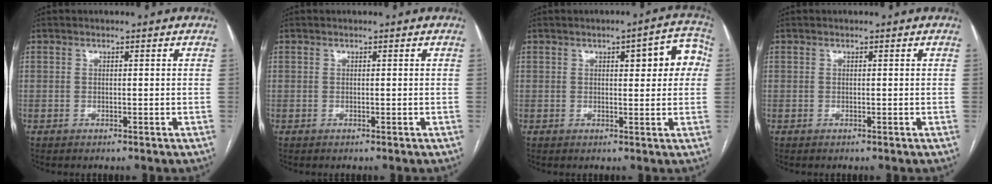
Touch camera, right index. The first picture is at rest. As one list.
[{"total": 0.0}, {"total": 7.3, "force": [1.8, 2.2, 6.7], "torque": [-0.070, 0.023, 0.016]}, {"total": 0.0}]